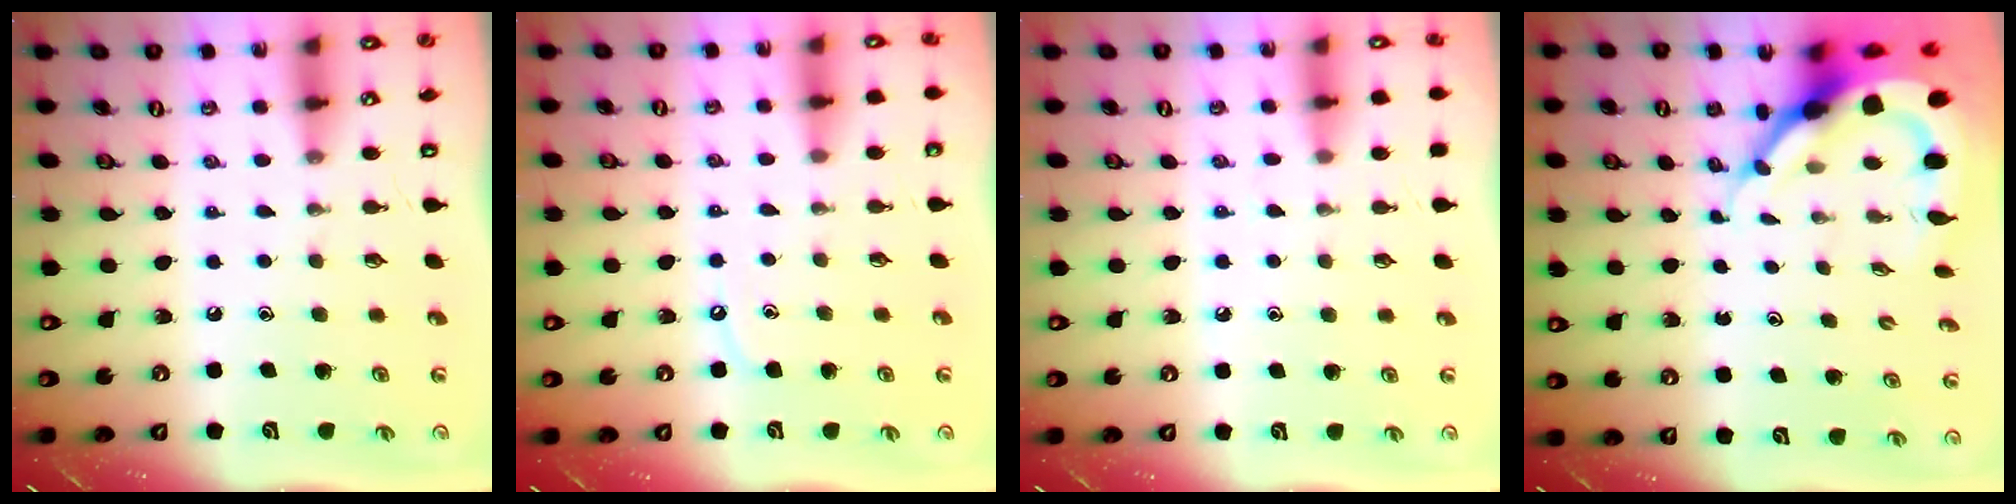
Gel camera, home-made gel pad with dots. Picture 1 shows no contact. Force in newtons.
{"total": 3.6, "press": 3.5, "slide": 0.5}
{"total": 5.6, "press": 5.6, "slide": 0.9}
{"total": 9.0, "press": 9.0, "slide": 1.2}